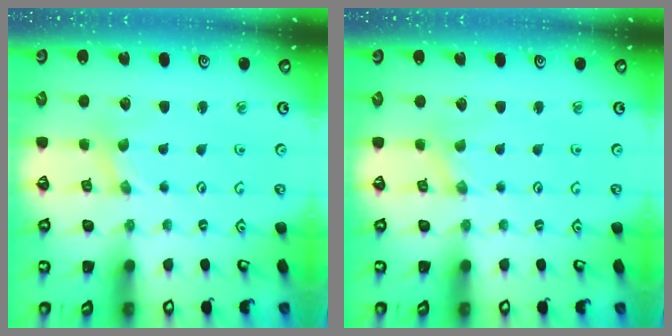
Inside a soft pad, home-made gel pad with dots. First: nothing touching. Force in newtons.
{"total": 0.0}